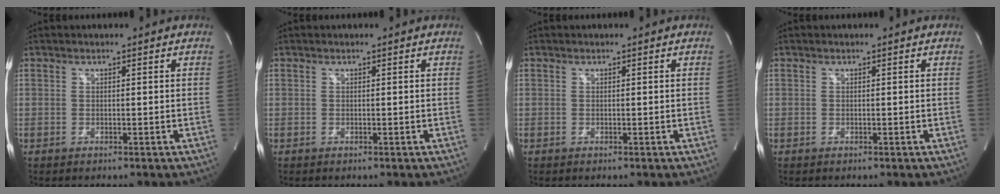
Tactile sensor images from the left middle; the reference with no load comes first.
{"total": 0.0}
{"total": 0.0}
{"total": 0.0}